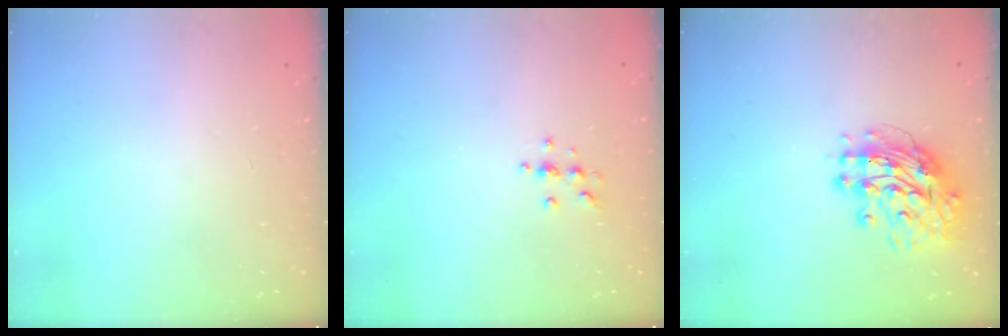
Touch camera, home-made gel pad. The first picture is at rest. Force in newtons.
{"total": 6.1, "press": 6.1, "slide": 0.6}
{"total": 13.4, "press": 13.3, "slide": 1.3}